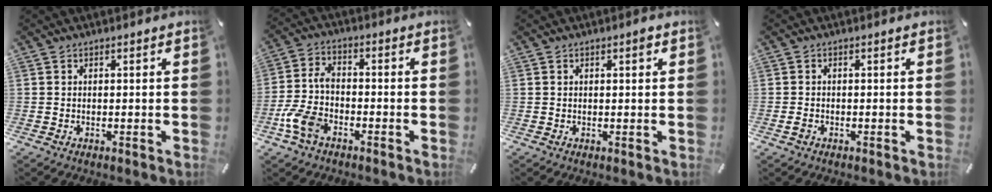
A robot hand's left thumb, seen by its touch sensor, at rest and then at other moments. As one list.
[{"total": 8.1, "force": [-3.8, 4.9, 5.3], "torque": [-0.122, 0.016, -0.073]}, {"total": 1.2, "force": [0.5, 0.6, 1.0], "torque": [-0.012, 0.003, 0.005]}, {"total": 1.0, "force": [-0.5, 0.7, 0.5], "torque": [-0.009, 0.000, -0.009]}]